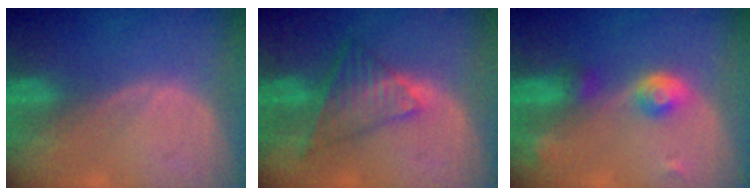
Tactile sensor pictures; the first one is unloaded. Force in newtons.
{"total": 7.6, "press": 6.4, "slide": 4.1}
{"total": 4.3, "press": 4.3, "slide": 0.3}